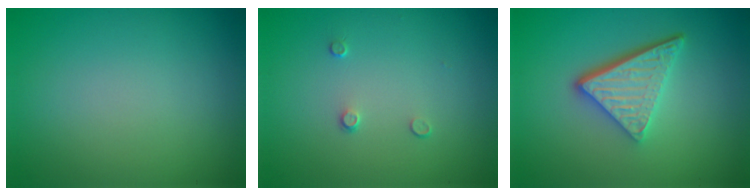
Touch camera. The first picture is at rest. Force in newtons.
{"total": 0.8, "press": 0.4, "slide": 0.6}
{"total": 5.1, "press": 3.5, "slide": 3.7}